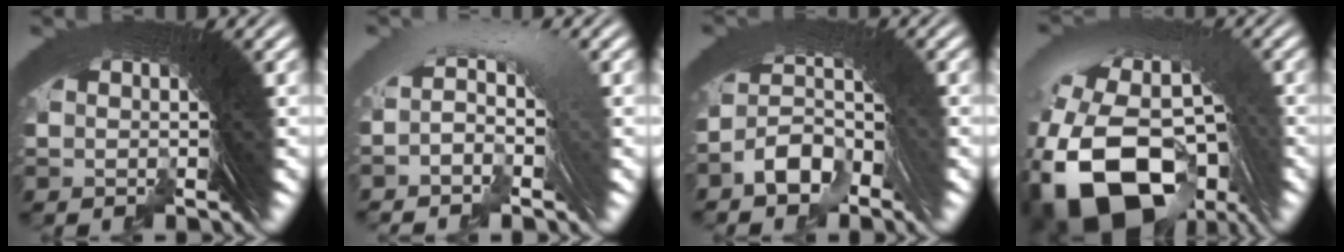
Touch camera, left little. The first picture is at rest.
{"total": 3.8, "force": [0.1, 1.9, 3.2], "torque": [-0.039, 0.026, -0.014]}
{"total": 3.2, "force": [-1.3, 1.5, 2.6], "torque": [-0.062, -0.005, -0.016]}
{"total": 14.5, "force": [-4.3, 9.7, 9.8], "torque": [-0.214, -0.065, -0.047]}